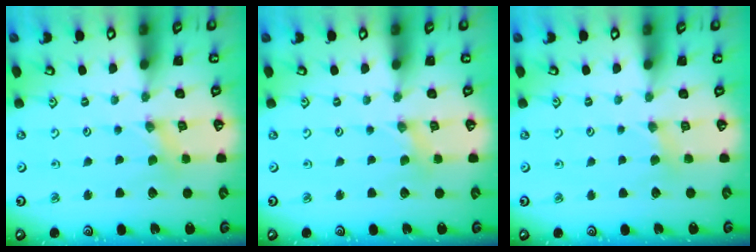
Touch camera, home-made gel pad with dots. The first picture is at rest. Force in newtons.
{"total": 0.0}
{"total": 3.0, "press": 2.9, "slide": 0.5}